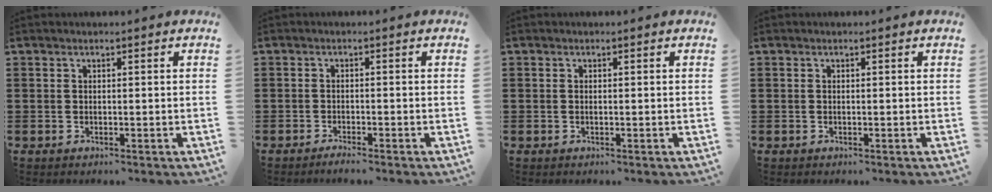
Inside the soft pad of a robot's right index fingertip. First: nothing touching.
{"total": 1.3, "force": [-1.2, -0.2, 0.3], "torque": [-0.006, -0.002, -0.023]}
{"total": 0.0}
{"total": 0.0}